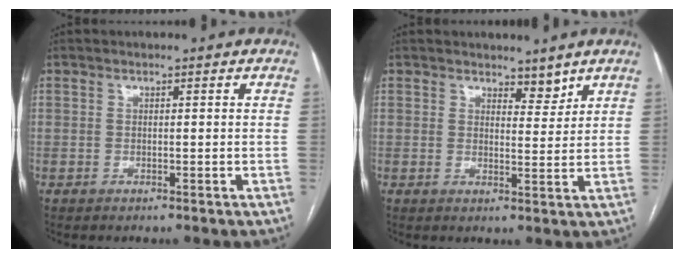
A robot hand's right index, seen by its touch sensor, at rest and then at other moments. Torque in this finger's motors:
{"motor_torque": [-0.37, 0.06, -0.06, 0.00]}